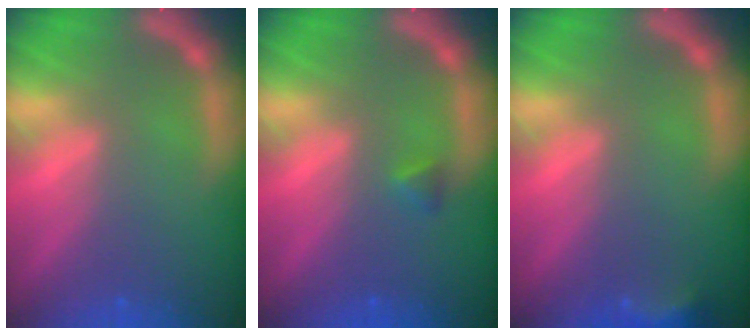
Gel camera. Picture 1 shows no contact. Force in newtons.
{"total": 0.9}
{"total": 3.0}